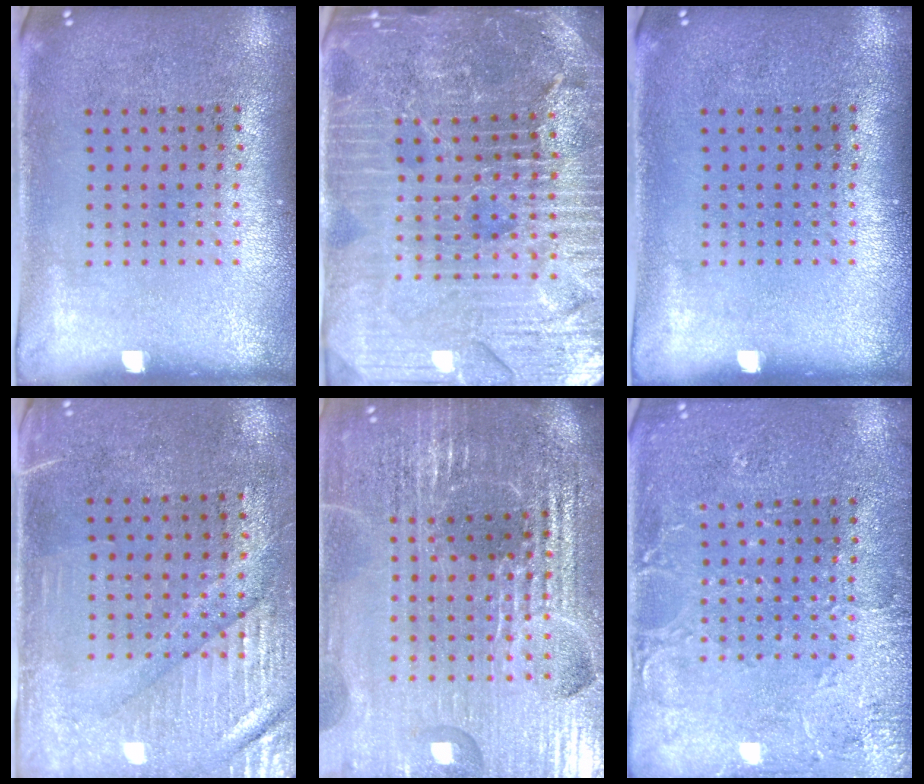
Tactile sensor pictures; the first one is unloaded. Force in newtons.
{"total": 5.4, "press": 4.9, "slide": 2.3}
{"total": 0.0}
{"total": 3.5, "press": 3.0, "slide": 1.8}
{"total": 6.6, "press": 5.8, "slide": 3.2}
{"total": 3.4, "press": 3.3, "slide": 0.4}